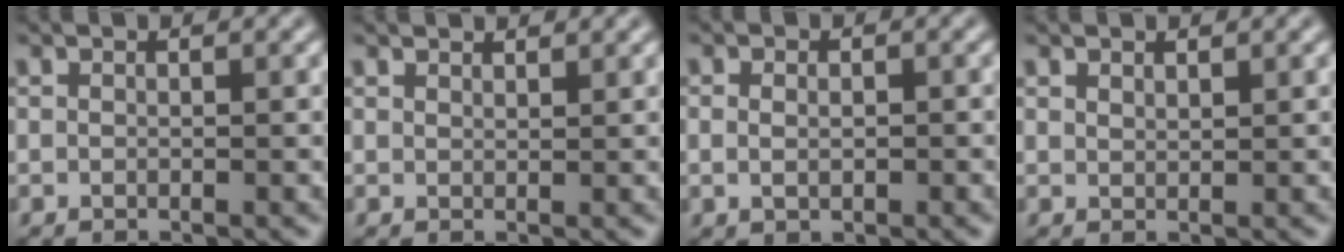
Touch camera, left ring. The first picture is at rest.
{"total": 1.5, "force": [1.5, 0.1, 0.3], "torque": [-0.007, 0.000, 0.018]}
{"total": 2.0, "force": [0.1, 1.4, 1.4], "torque": [-0.016, 0.004, -0.002]}
{"total": 0.7, "force": [0.6, 0.2, 0.2], "torque": [-0.006, -0.002, 0.014]}